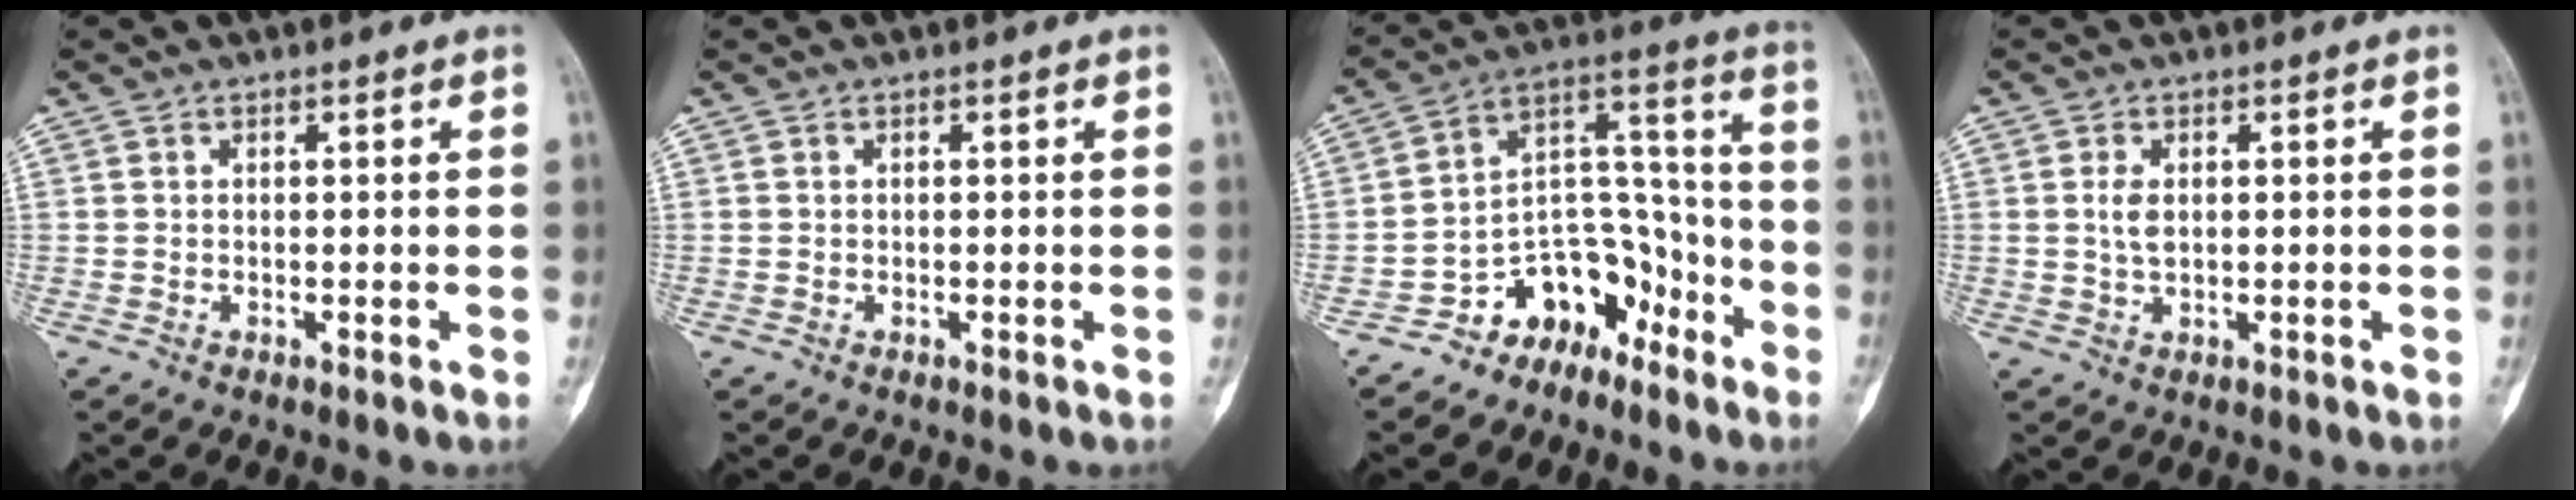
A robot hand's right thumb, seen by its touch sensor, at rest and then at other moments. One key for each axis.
{"total": 0.0}
{"total": 13.2, "fx": -8.6, "fy": 8.6, "fz": 5.1, "tx": -0.037, "ty": 0.122, "tz": -0.151}
{"total": 2.6, "fx": 0.3, "fy": 1.5, "fz": 2.1, "tx": -0.040, "ty": -0.001, "tz": 0.005}